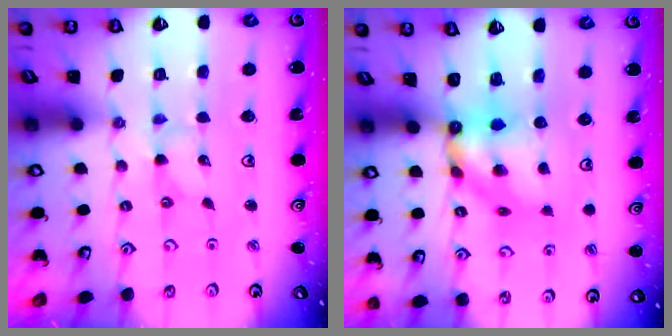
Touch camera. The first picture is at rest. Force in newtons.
{"total": 7.1, "press": 7.1, "slide": 0.4}